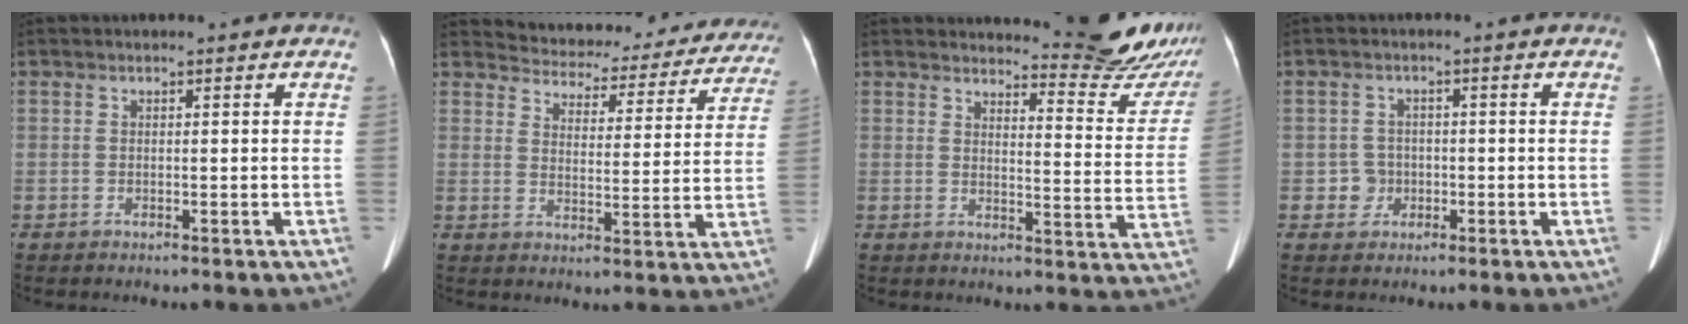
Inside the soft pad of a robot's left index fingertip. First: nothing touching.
{"total": 21.3, "force": [20.0, 6.0, 4.3], "torque": [-0.048, -0.031, 0.229]}
{"total": 13.0, "force": [12.9, 0.5, 1.7], "torque": [-0.005, -0.097, 0.135]}
{"total": 2.7, "force": [-0.7, 2.6, 0.1], "torque": [0.004, 0.008, -0.009]}